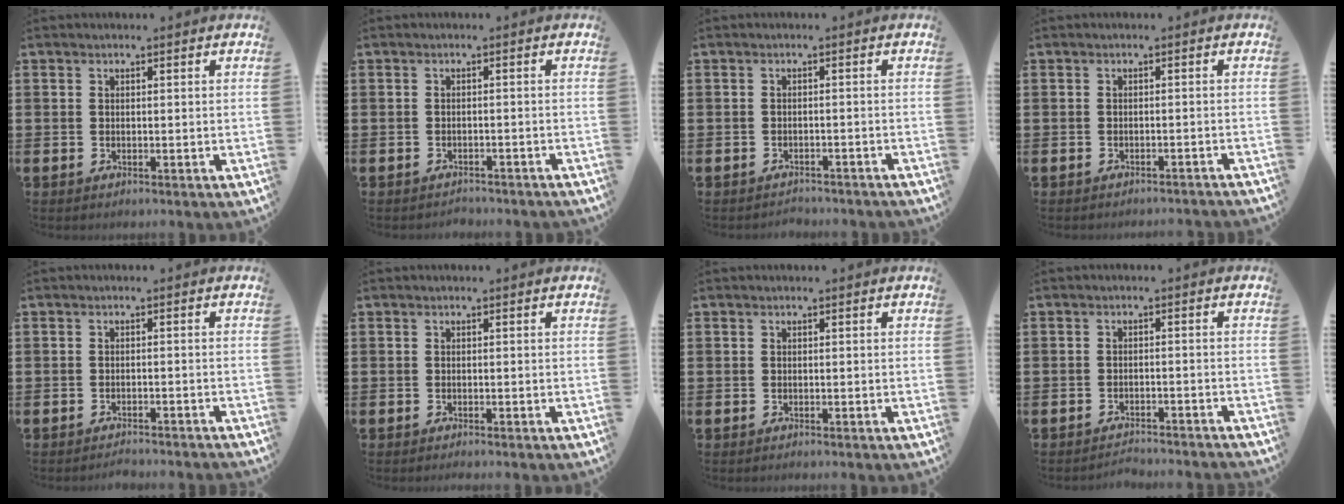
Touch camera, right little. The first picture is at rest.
{"total": 1.2, "force": [-1.2, 0.1, -0.1], "torque": [-0.005, 0.003, -0.024]}
{"total": 1.3, "force": [-1.3, 0.0, -0.1], "torque": [-0.005, 0.003, -0.029]}
{"total": 0.9, "force": [-0.9, -0.1, 0.0], "torque": [-0.002, 0.001, -0.018]}
{"total": 1.4, "force": [-1.4, -0.1, 0.1], "torque": [-0.006, 0.003, -0.027]}
{"total": 0.0}
{"total": 0.0}
{"total": 2.0, "force": [-1.9, -0.1, -0.1], "torque": [-0.005, 0.005, -0.041]}